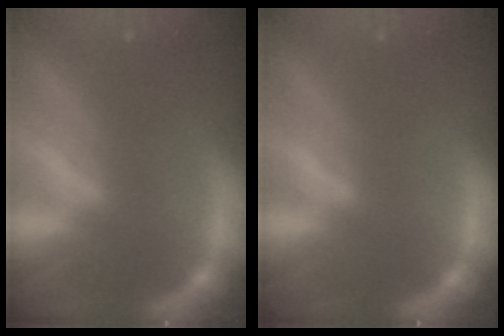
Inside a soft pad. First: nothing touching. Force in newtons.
{"total": 0.0}